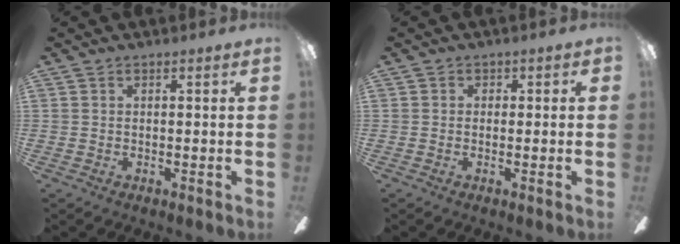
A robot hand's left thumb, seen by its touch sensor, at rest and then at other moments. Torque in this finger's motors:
{"motor_torque": [0.07, -0.06, -0.06, -0.17, -0.02]}